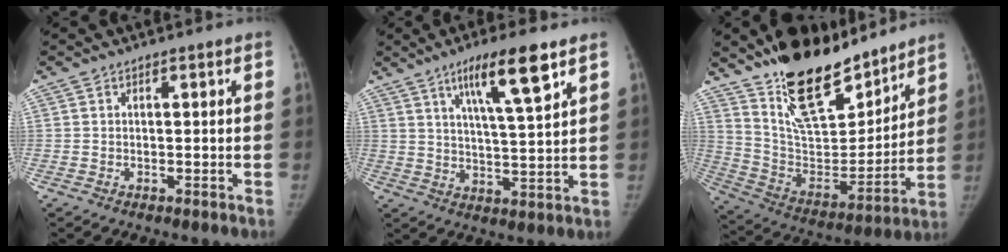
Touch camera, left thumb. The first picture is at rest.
{"total": 11.5, "force": [6.4, 1.5, 9.4], "torque": [-0.154, -0.029, 0.108]}
{"total": 23.5, "force": [17.7, 9.4, 12.2], "torque": [-0.158, -0.104, 0.303]}